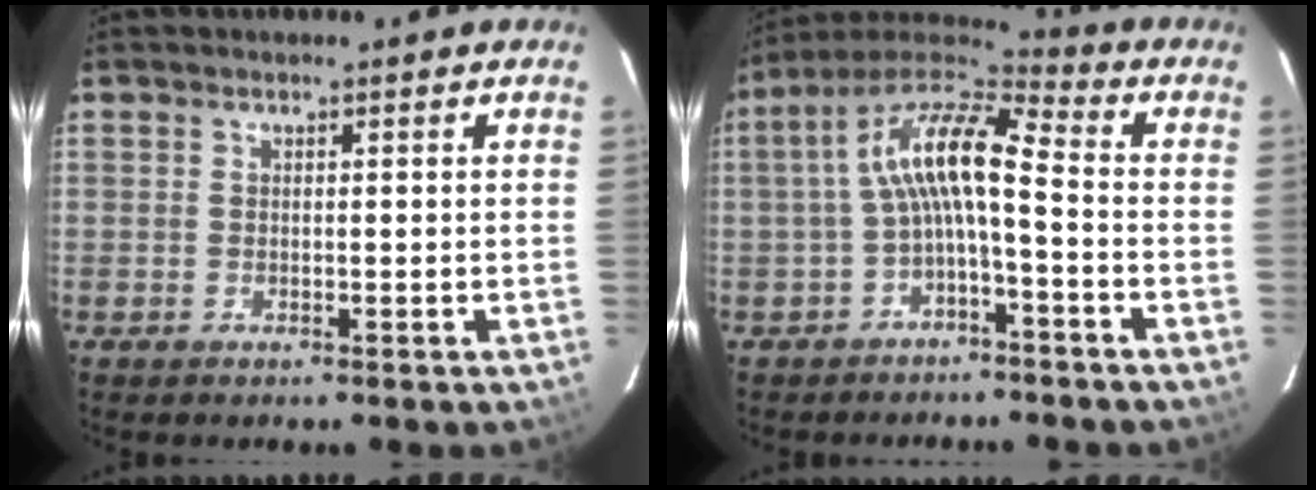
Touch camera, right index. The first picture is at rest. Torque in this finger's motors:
{"motor_torque": [0.72, 0.07, 0.75, 0.21]}